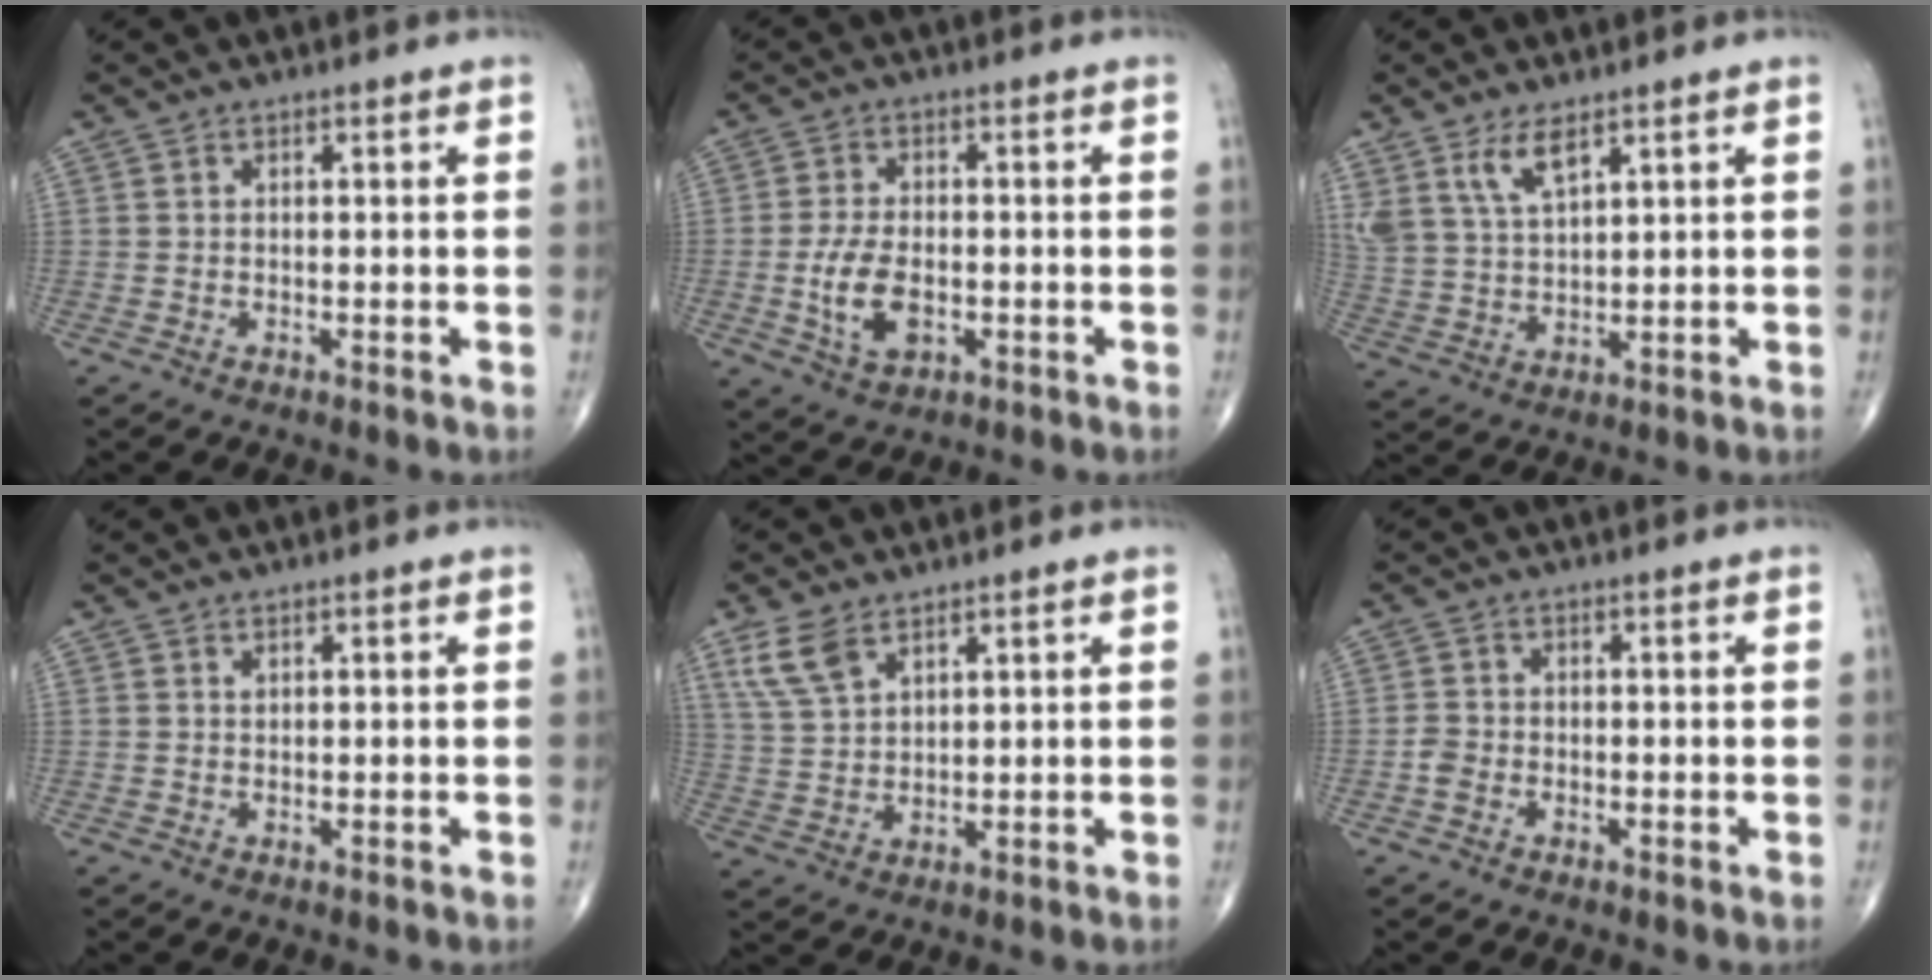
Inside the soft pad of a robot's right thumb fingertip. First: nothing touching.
{"total": 7.8, "force": [-1.7, 4.4, 6.2], "torque": [-0.118, -0.001, -0.027]}
{"total": 7.0, "force": [4.5, 2.7, 4.7], "torque": [-0.092, -0.021, 0.097]}
{"total": 0.6, "force": [0.4, 0.3, 0.3], "torque": [-0.004, 0.001, 0.007]}
{"total": 6.6, "force": [4.2, 3.3, 3.9], "torque": [-0.076, -0.012, 0.092]}
{"total": 2.2, "force": [-0.9, 1.7, 1.1], "torque": [-0.019, 0.008, -0.021]}